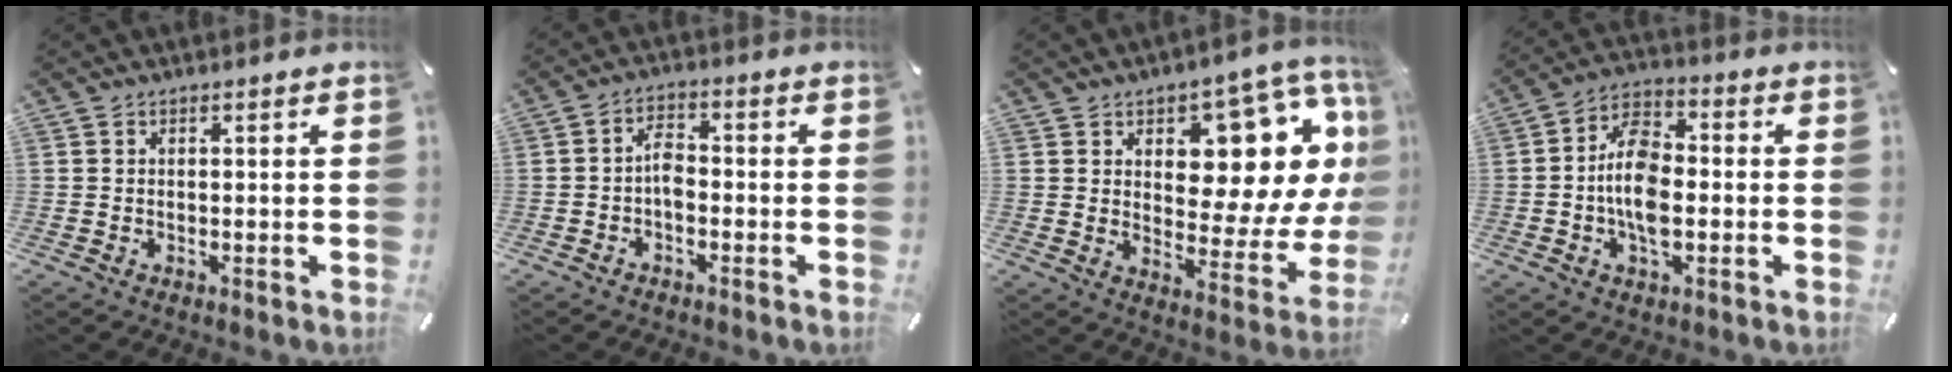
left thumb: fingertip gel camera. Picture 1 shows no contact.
{"total": 4.3, "force": [-1.3, 2.4, 3.3], "torque": [-0.065, 0.011, -0.026]}
{"total": 15.1, "force": [8.0, 8.2, 9.9], "torque": [-0.112, -0.084, 0.130]}
{"total": 10.9, "force": [-1.9, 6.3, 8.7], "torque": [-0.169, 0.009, -0.034]}